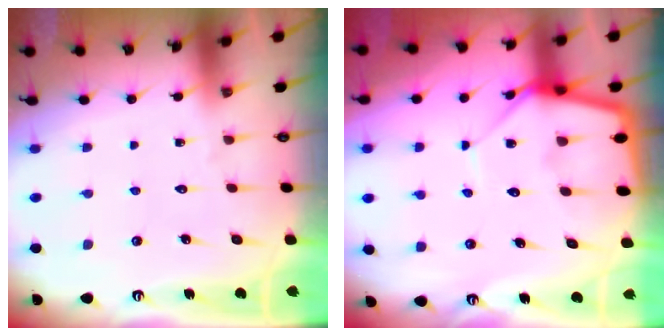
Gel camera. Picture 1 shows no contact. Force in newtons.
{"total": 9.4, "press": 9.4, "slide": 0.6}